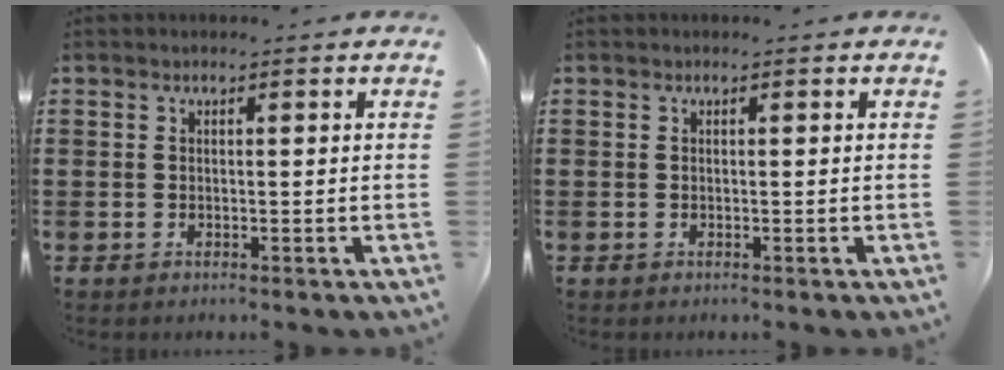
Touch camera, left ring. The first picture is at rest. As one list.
[{"total": 0.0}]